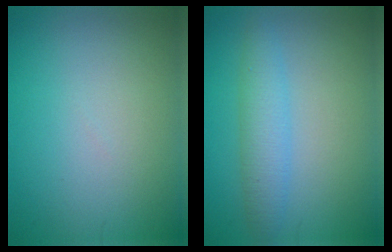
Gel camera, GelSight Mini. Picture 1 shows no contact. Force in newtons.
{"total": 2.9, "press": 2.9, "slide": 0.1}